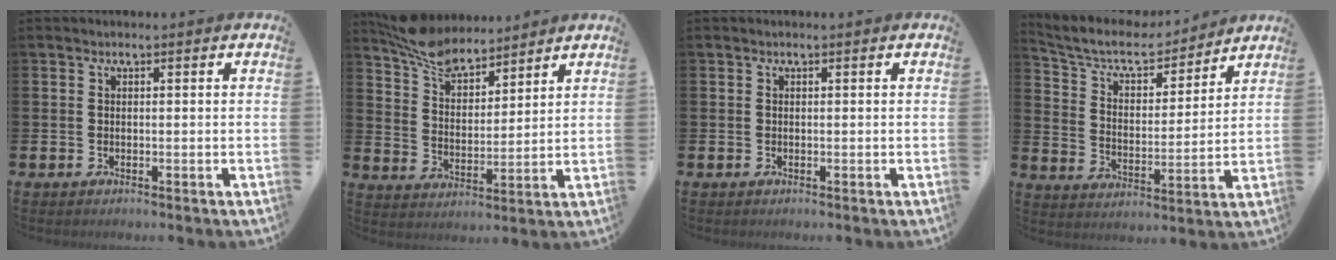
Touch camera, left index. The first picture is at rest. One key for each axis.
{"total": 7.4, "fx": 6.7, "fy": 2.2, "fz": 2.1, "tx": -0.069, "ty": -0.031, "tz": 0.122}
{"total": 0.0}
{"total": 8.1, "fx": 7.3, "fy": 2.5, "fz": 2.5, "tx": -0.078, "ty": -0.055, "tz": 0.124}